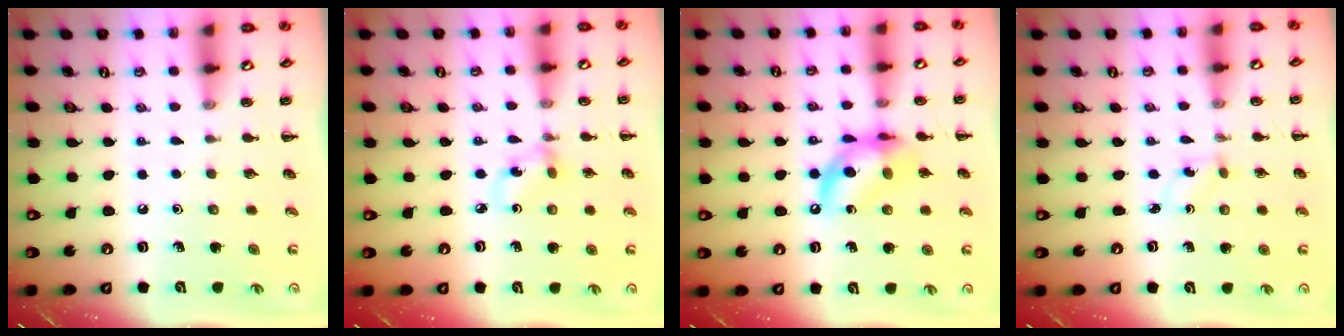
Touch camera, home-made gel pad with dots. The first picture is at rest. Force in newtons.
{"total": 3.0, "press": 2.9, "slide": 0.7}
{"total": 13.6, "press": 13.2, "slide": 3.3}
{"total": 0.9, "press": 0.7, "slide": 0.5}